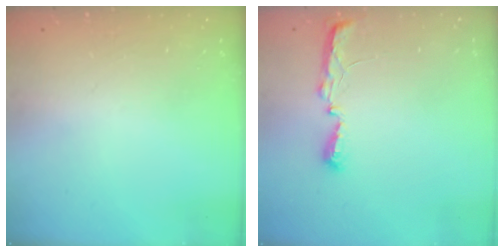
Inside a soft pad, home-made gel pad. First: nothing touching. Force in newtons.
{"total": 5.4, "press": 5.3, "slide": 0.7}